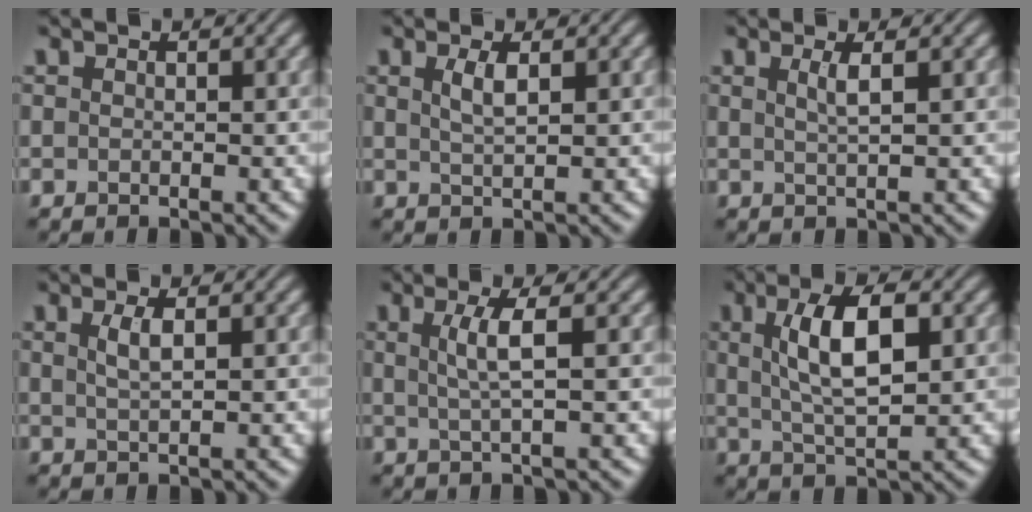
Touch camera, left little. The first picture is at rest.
{"total": 1.8, "force": [0.7, 0.5, 1.6], "torque": [-0.033, 0.001, 0.014]}
{"total": 1.9, "force": [0.6, 0.5, 1.7], "torque": [-0.028, 0.002, 0.006]}
{"total": 1.8, "force": [0.6, 0.5, 1.6], "torque": [-0.032, 0.002, 0.012]}
{"total": 3.0, "force": [0.6, 0.6, 2.9], "torque": [-0.054, -0.001, 0.010]}
{"total": 6.5, "force": [1.6, 2.4, 5.9], "torque": [-0.108, 0.007, 0.028]}